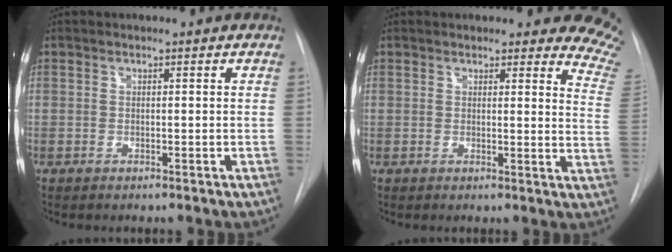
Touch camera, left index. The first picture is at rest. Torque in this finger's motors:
{"motor_torque": [0.83, -1.31, 0.05, 0.02]}